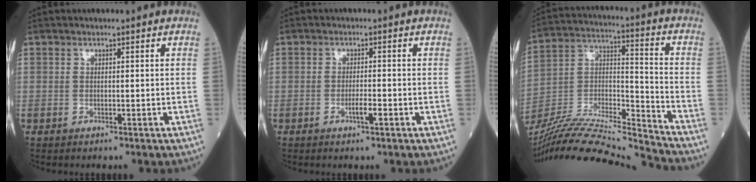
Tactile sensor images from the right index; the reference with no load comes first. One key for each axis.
{"total": 2.0, "fx": -0.8, "fy": 0.1, "fz": 1.8, "tx": -0.031, "ty": -0.001, "tz": -0.013}
{"total": 23.2, "fx": -21.8, "fy": -0.5, "fz": 7.8, "tx": -0.174, "ty": -0.009, "tz": -0.376}